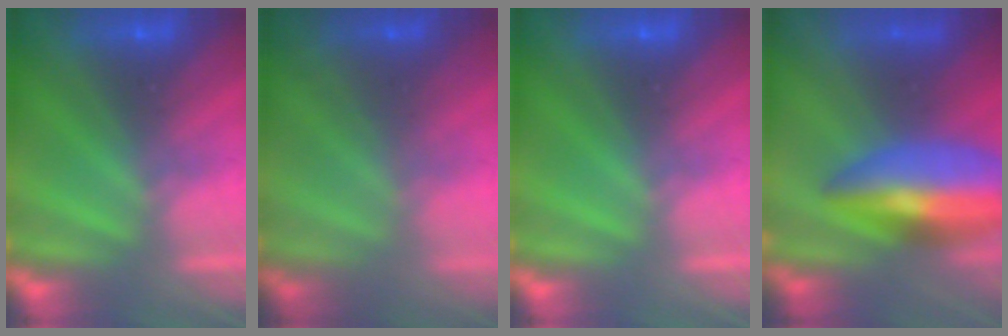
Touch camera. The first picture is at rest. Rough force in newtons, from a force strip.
{"total": 1.7}
{"total": 0.0}
{"total": 6.0}